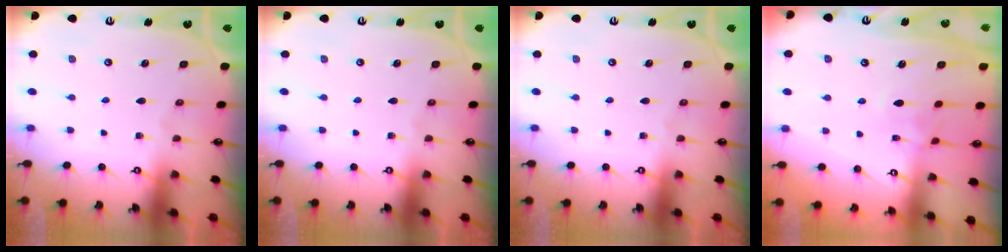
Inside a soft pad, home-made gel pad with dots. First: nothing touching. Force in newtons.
{"total": 0.0}
{"total": 0.0}
{"total": 1.9, "press": 1.8, "slide": 0.7}